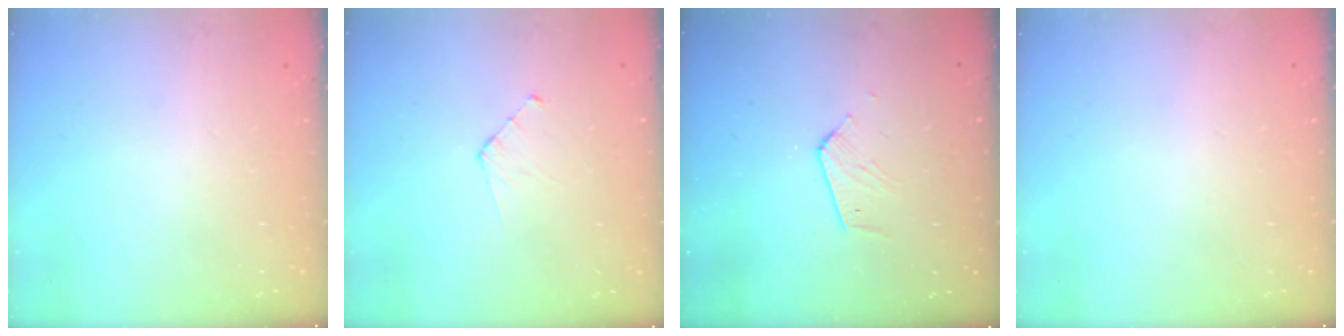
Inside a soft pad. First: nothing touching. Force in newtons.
{"total": 3.6, "press": 3.6, "slide": 0.3}
{"total": 4.4, "press": 4.4, "slide": 0.4}
{"total": 0.0}